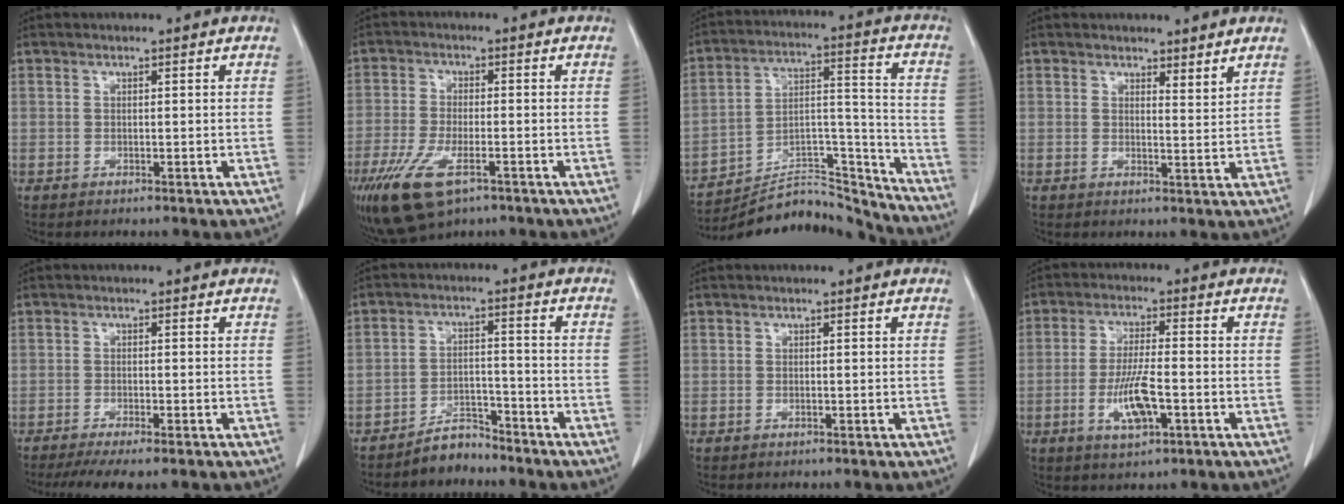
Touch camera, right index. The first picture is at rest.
{"total": 11.8, "force": [-6.7, 4.7, 8.5], "torque": [-0.176, -0.021, -0.116]}
{"total": 16.7, "force": [-16.5, 2.5, 1.1], "torque": [-0.011, 0.062, -0.260]}
{"total": 2.5, "force": [2.3, 0.5, 0.8], "torque": [-0.014, -0.014, 0.029]}
{"total": 6.8, "force": [-5.4, 0.6, 4.1], "torque": [-0.058, -0.013, -0.085]}
{"total": 4.3, "force": [-4.1, 1.4, 0.4], "torque": [-0.003, 0.000, -0.070]}
{"total": 0.0}
{"total": 7.4, "force": [-2.4, 1.5, 6.8], "torque": [-0.135, -0.005, -0.041]}